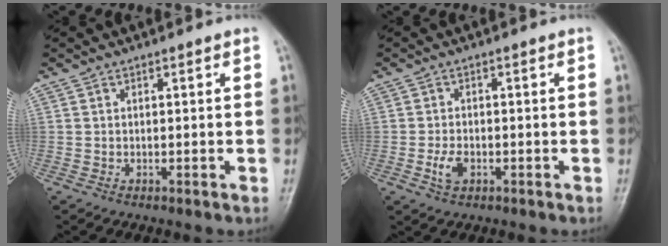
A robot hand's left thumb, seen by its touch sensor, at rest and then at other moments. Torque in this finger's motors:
{"motor_torque": [-0.22, 0.37, 0.40, 0.03, 0.04]}